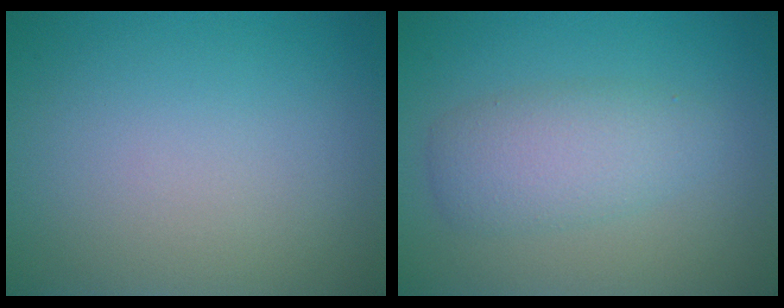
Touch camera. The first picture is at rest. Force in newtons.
{"total": 2.9, "press": 2.9, "slide": 0.2}